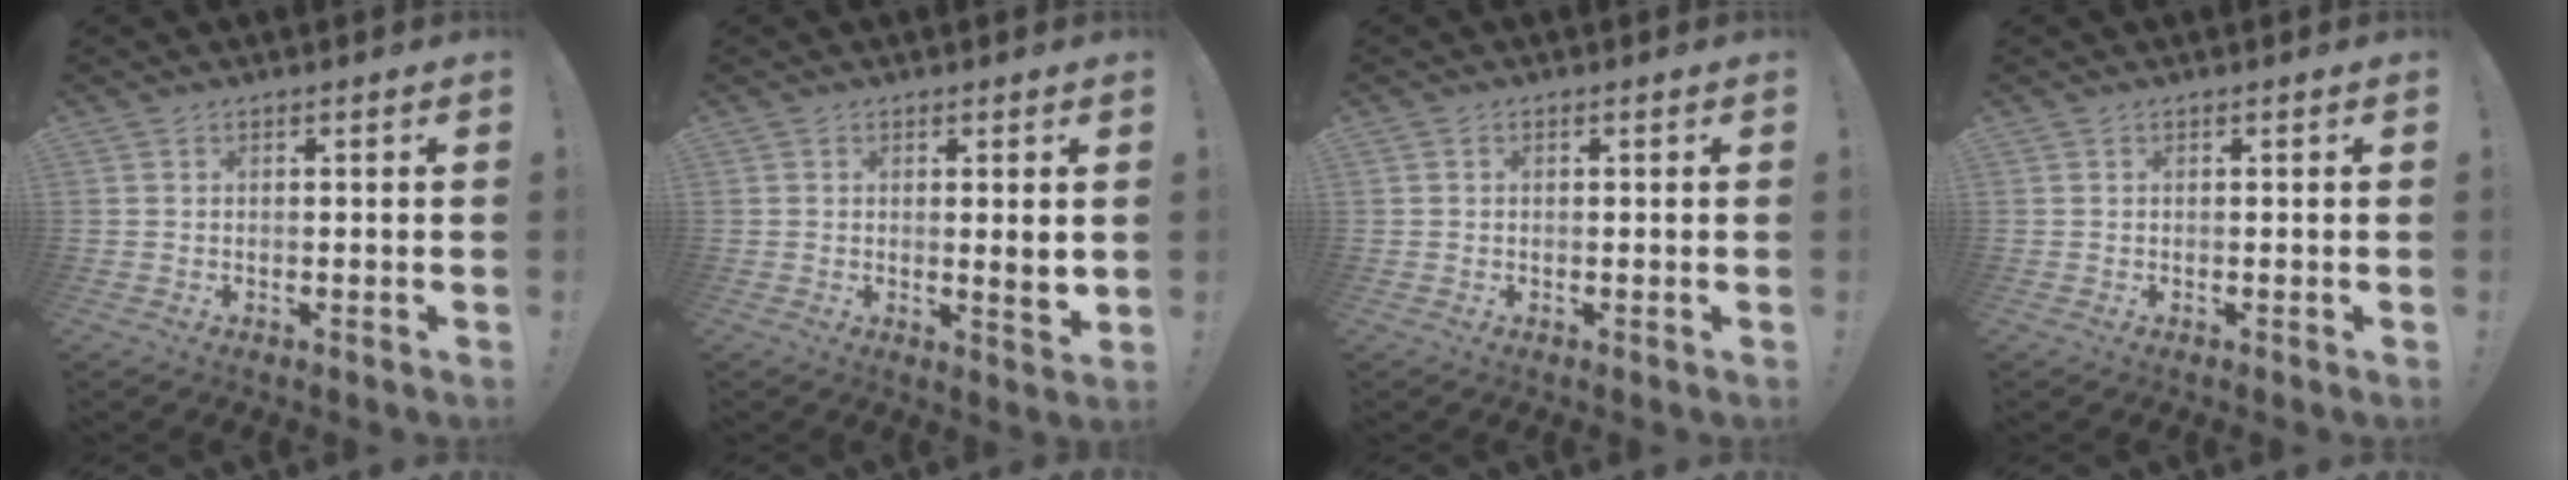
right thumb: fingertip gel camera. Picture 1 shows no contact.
{"total": 3.8, "force": [0.9, 0.1, 3.7], "torque": [-0.043, -0.015, 0.010]}
{"total": 0.5, "force": [-0.1, 0.5, 0.2], "torque": [-0.006, 0.003, -0.002]}
{"total": 0.0}